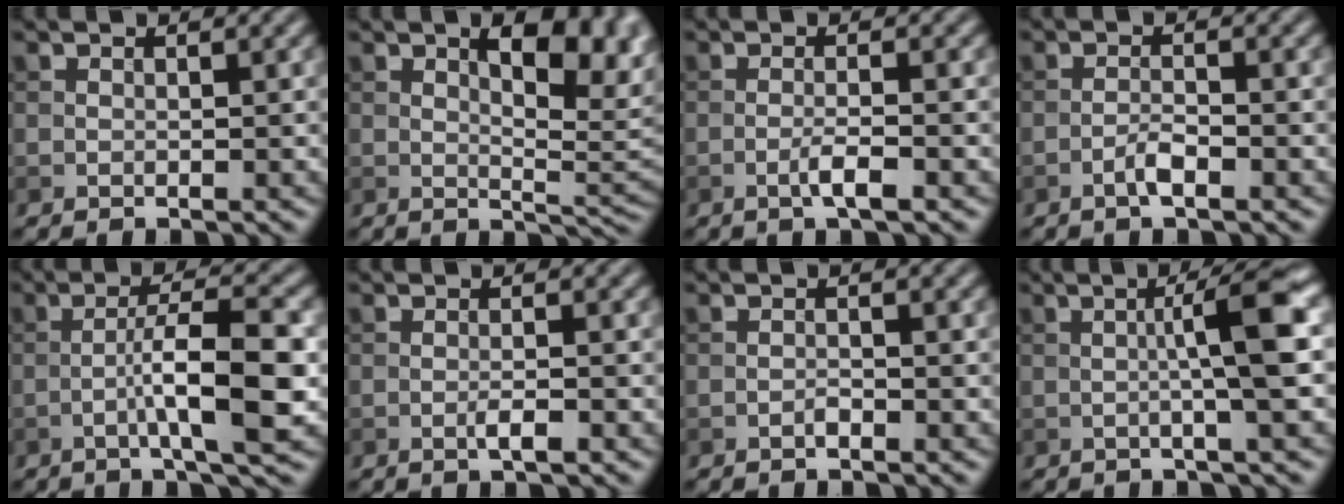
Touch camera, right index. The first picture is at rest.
{"total": 9.2, "force": [2.7, 3.9, 7.8], "torque": [-0.104, -0.001, 0.047]}
{"total": 2.2, "force": [-1.0, 0.2, 2.0], "torque": [-0.036, 0.006, -0.022]}
{"total": 1.8, "force": [-1.1, 0.3, 1.4], "torque": [-0.027, 0.005, -0.023]}
{"total": 6.8, "force": [-2.0, 1.0, 6.4], "torque": [-0.103, 0.015, -0.038]}
{"total": 1.7, "force": [-0.7, 0.2, 1.5], "torque": [-0.026, 0.002, -0.015]}
{"total": 0.8, "force": [-0.6, 0.1, 0.5], "torque": [-0.009, 0.002, -0.012]}
{"total": 5.3, "force": [0.1, 0.4, 5.3], "torque": [-0.078, 0.011, -0.003]}